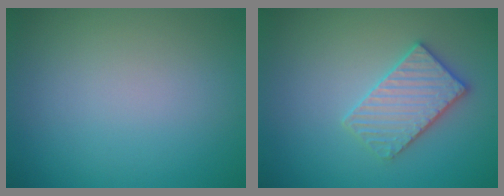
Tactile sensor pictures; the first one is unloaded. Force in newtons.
{"total": 3.4, "press": 3.4, "slide": 0.5}